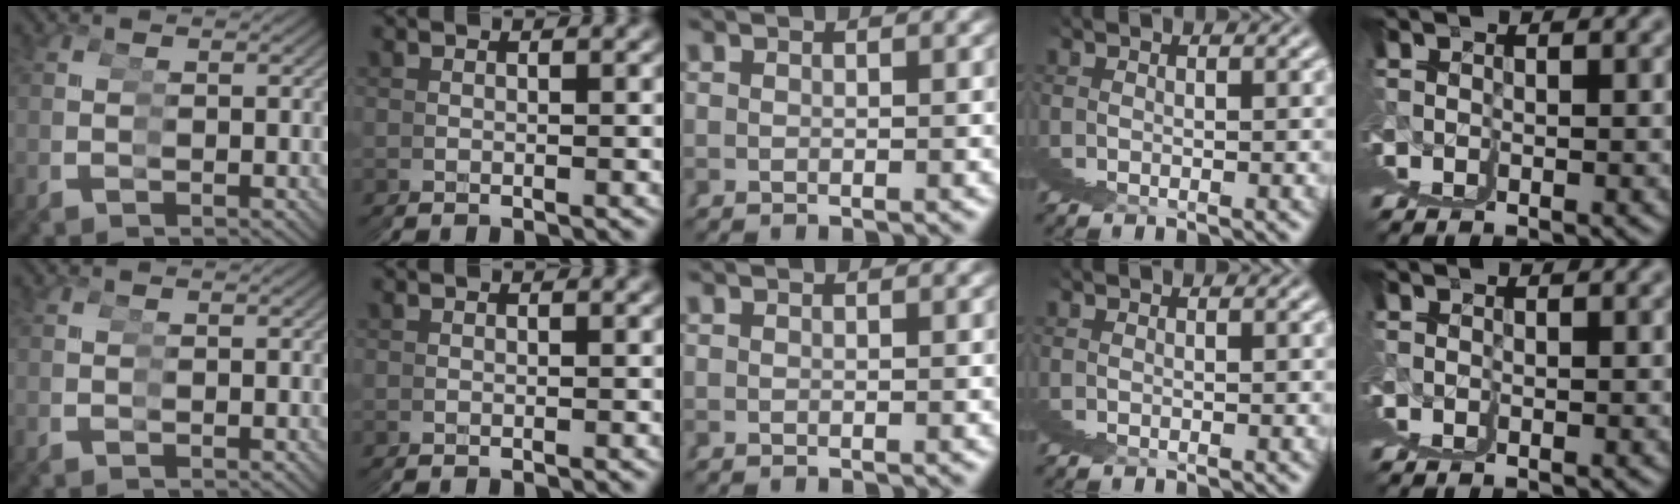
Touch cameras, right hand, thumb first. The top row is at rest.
{}